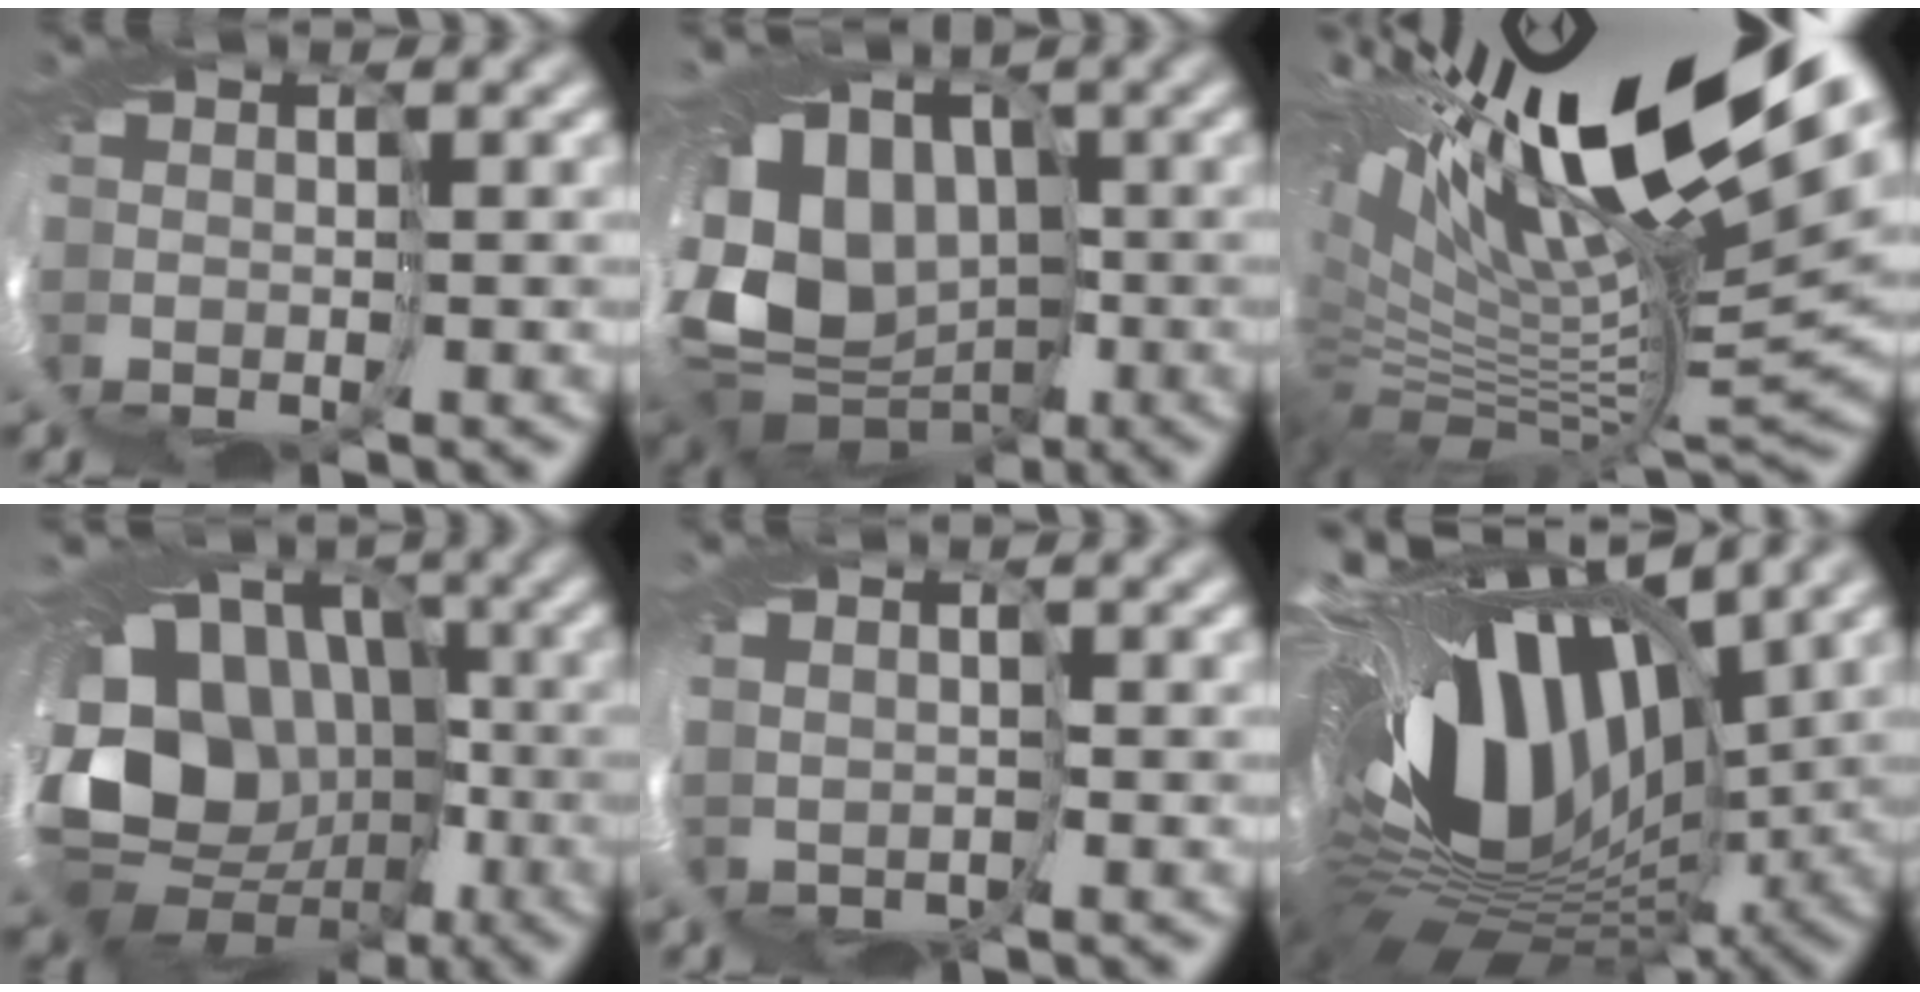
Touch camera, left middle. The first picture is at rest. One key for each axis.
{"total": 9.9, "fx": 0.9, "fy": 8.5, "fz": 5.1, "tx": -0.111, "ty": -0.011, "tz": 0.018}
{"total": 16.7, "fx": 8.4, "fy": 5.6, "fz": 13.4, "tx": -0.234, "ty": 0.007, "tz": 0.156}
{"total": 12.5, "fx": -0.3, "fy": 11.1, "fz": 5.7, "tx": -0.089, "ty": -0.016, "tz": -0.011}
{"total": 1.3, "fx": 0.7, "fy": 1.1, "fz": 0.0, "tx": -0.015, "ty": 0.003, "tz": 0.014}
{"total": 15.1, "fx": 1.3, "fy": 8.6, "fz": 12.3, "tx": -0.215, "ty": -0.035, "tz": 0.019}